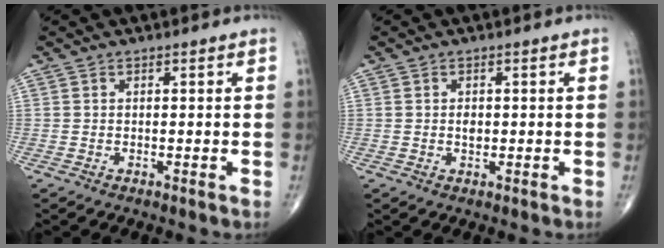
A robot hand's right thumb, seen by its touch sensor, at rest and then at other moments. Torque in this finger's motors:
{"motor_torque": [1.74, 1.28, 0.73, -0.02, -0.04]}